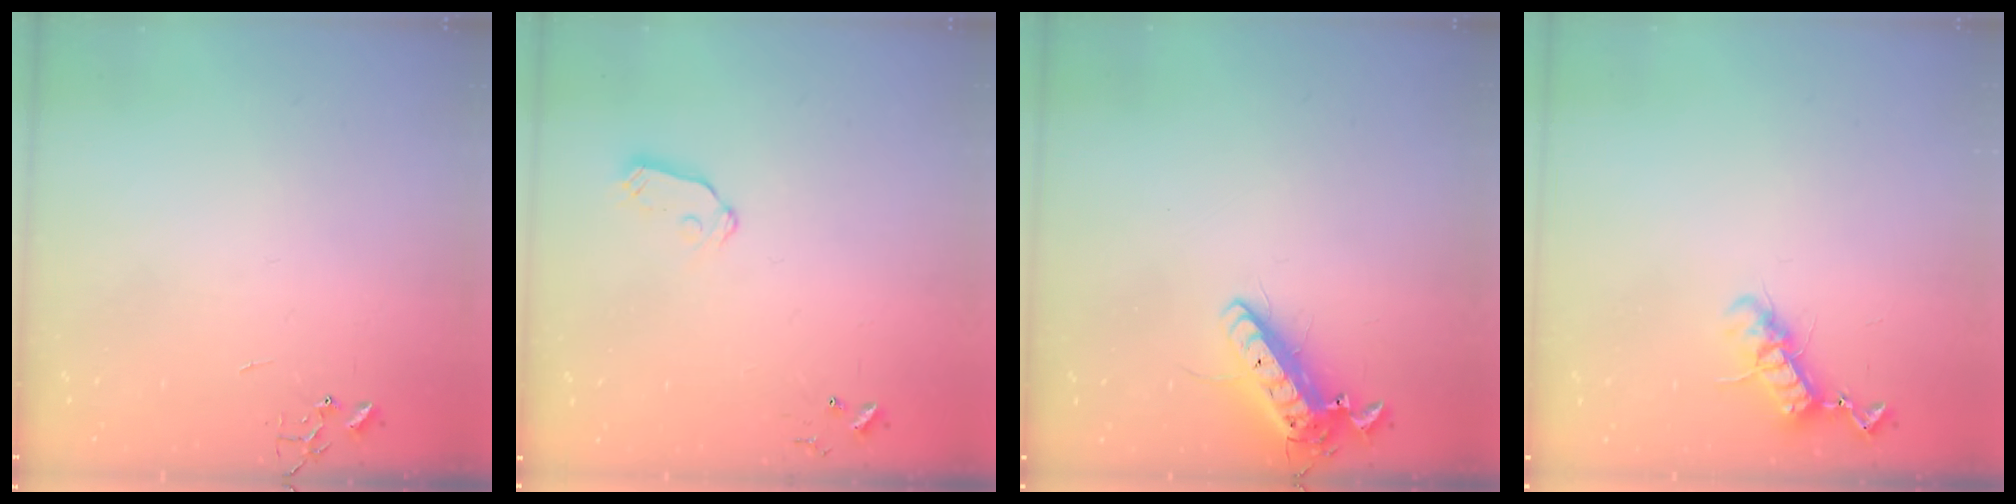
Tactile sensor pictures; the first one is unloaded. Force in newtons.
{"total": 6.8, "press": 6.8, "slide": 0.4}
{"total": 14.4, "press": 14.1, "slide": 2.7}
{"total": 11.1, "press": 11.1, "slide": 0.3}